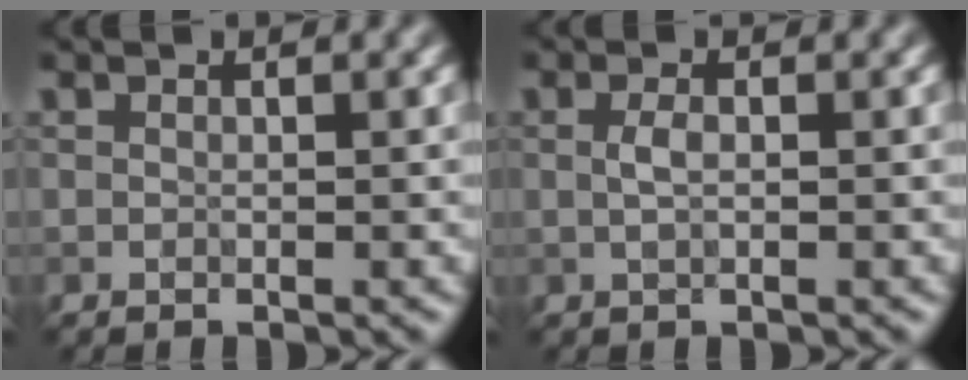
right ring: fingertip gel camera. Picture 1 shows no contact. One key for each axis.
{"total": 1.2, "fx": 0.0, "fy": 0.5, "fz": 1.1, "tx": -0.026, "ty": 0.000, "tz": -0.001}